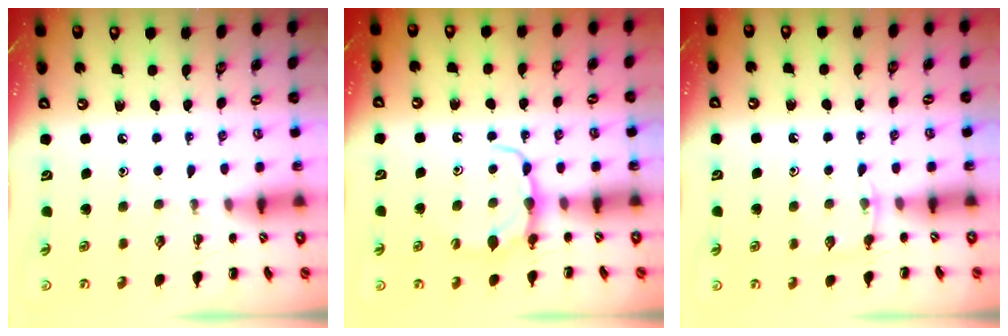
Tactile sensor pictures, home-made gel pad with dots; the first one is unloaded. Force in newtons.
{"total": 6.6, "press": 6.6, "slide": 0.3}
{"total": 3.6, "press": 3.5, "slide": 1.0}